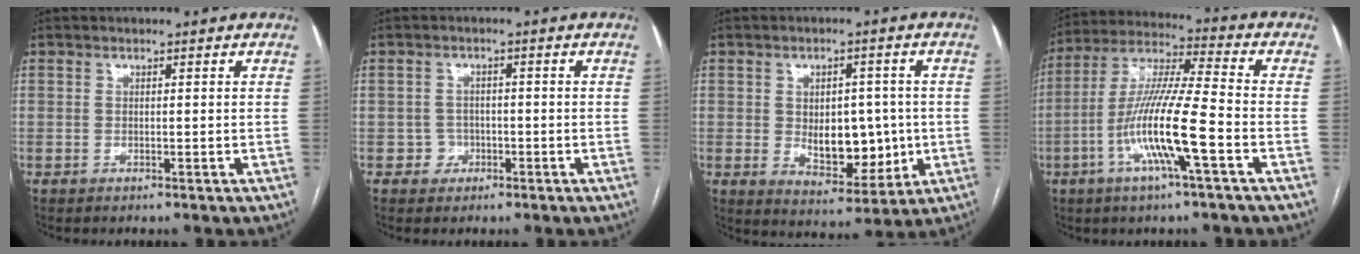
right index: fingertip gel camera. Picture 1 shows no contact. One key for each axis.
{"total": 2.4, "fx": -1.0, "fy": 2.2, "fz": 0.1, "tx": 0.009, "ty": 0.012, "tz": -0.016}
{"total": 9.7, "fx": -0.4, "fy": 5.6, "fz": 7.9, "tx": -0.110, "ty": 0.001, "tz": 0.008}
{"total": 14.2, "fx": -4.7, "fy": 0.2, "fz": 13.4, "tx": -0.267, "ty": -0.004, "tz": -0.093}